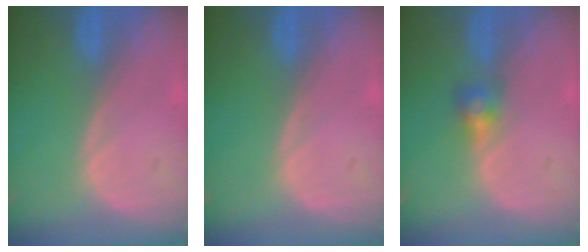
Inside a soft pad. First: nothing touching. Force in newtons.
{"total": 0.0}
{"total": 2.7, "press": 2.5, "slide": 0.9}